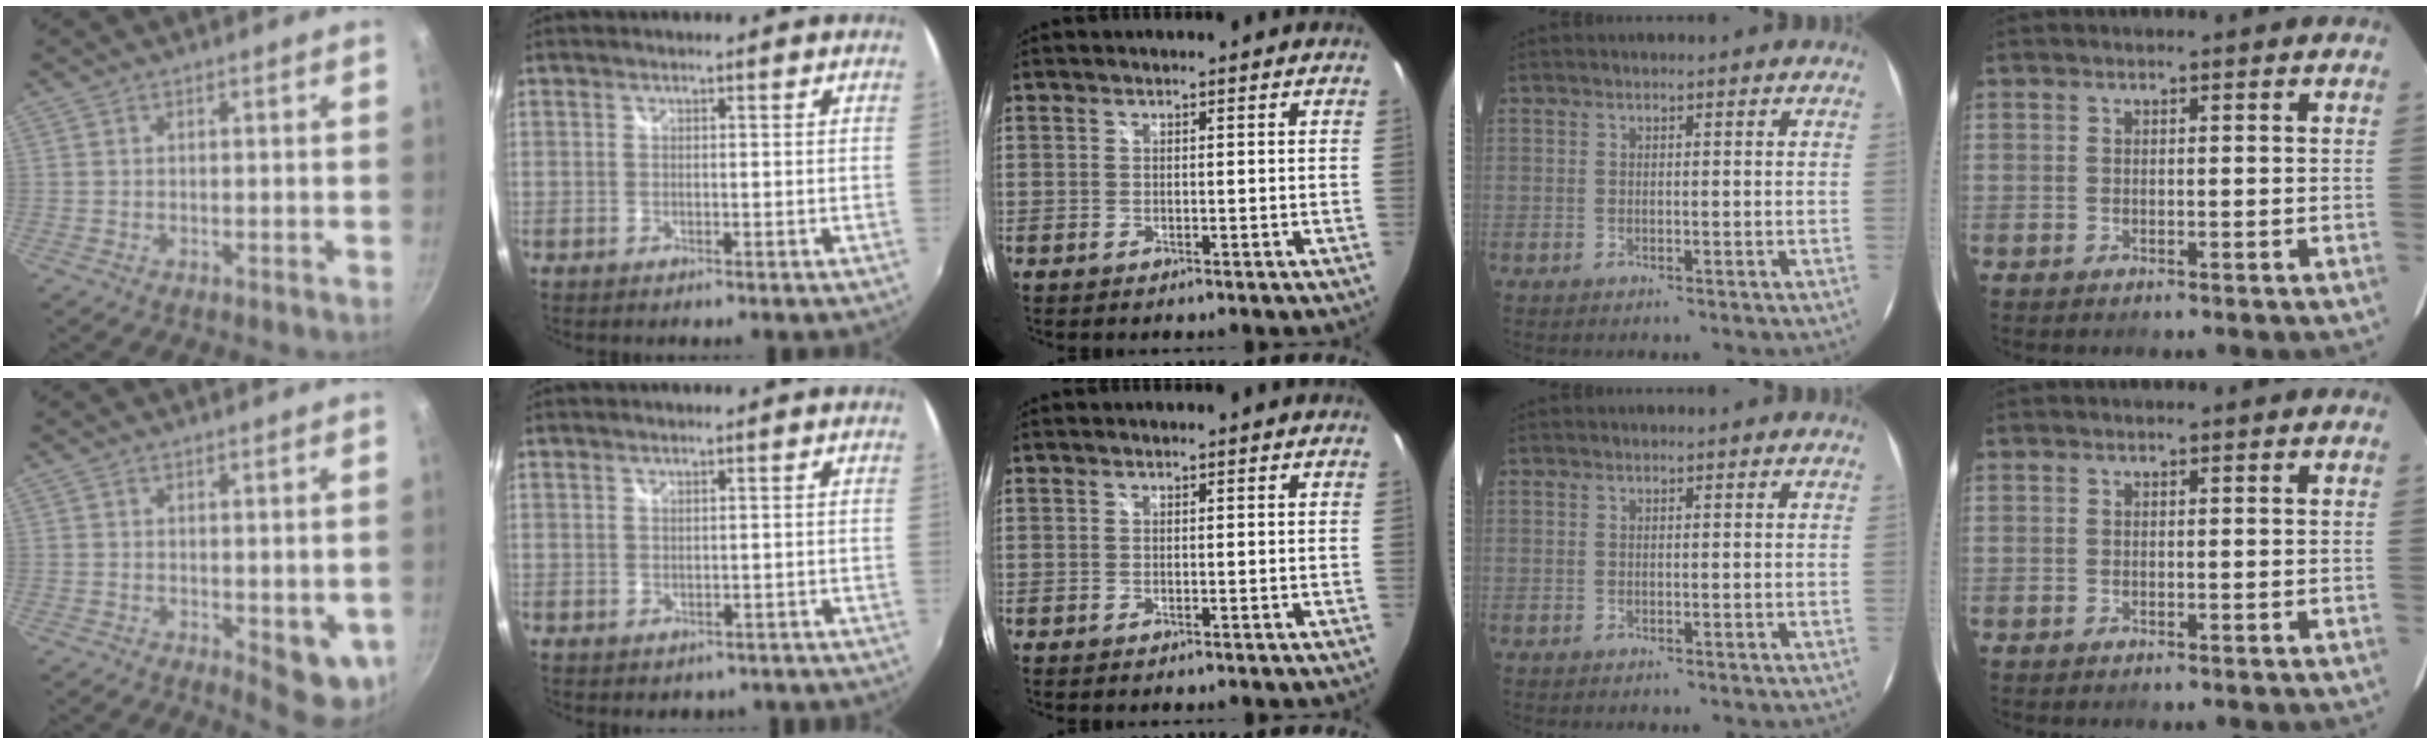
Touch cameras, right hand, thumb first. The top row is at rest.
{"thumb": {"total": 7.9, "force": [-0.3, 3.7, 7.0], "torque": [-0.059, -0.003, 0.008]}, "index": {"total": 1.8, "force": [-0.7, 1.5, 0.6], "torque": [-0.009, -0.001, -0.003]}}